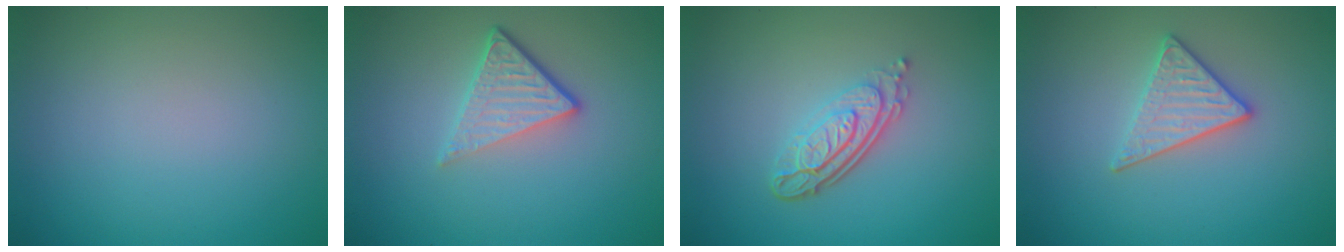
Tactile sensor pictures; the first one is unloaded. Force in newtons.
{"total": 4.1, "press": 2.7, "slide": 3.1}
{"total": 4.3, "press": 3.0, "slide": 3.1}
{"total": 2.9, "press": 2.7, "slide": 1.1}